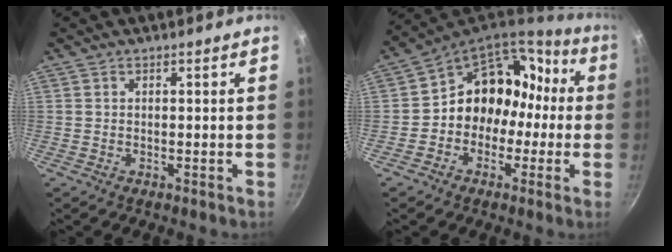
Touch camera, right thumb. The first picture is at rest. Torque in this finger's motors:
{"motor_torque": [1.36, 3.66, 1.69, -0.76, 0.11]}